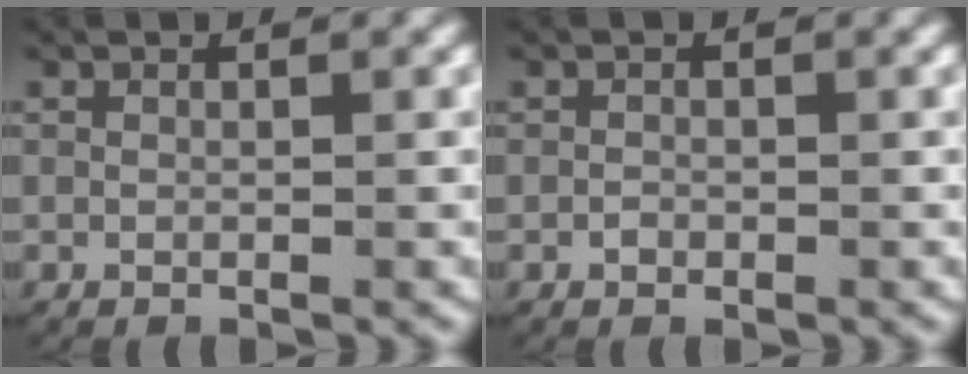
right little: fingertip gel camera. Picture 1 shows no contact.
{"total": 0.6, "force": [-0.4, 0.4, 0.2], "torque": [-0.010, -0.003, -0.006]}